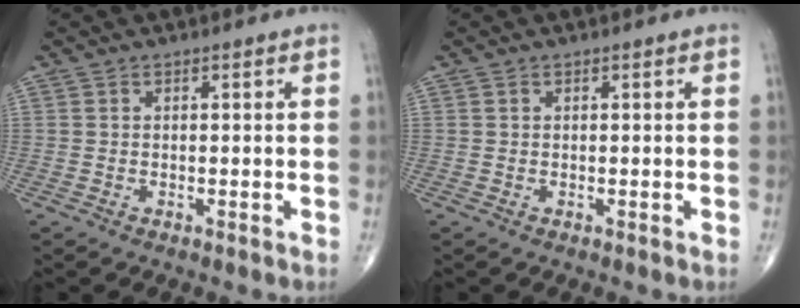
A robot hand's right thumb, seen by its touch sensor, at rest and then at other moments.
{"total": 0.0}